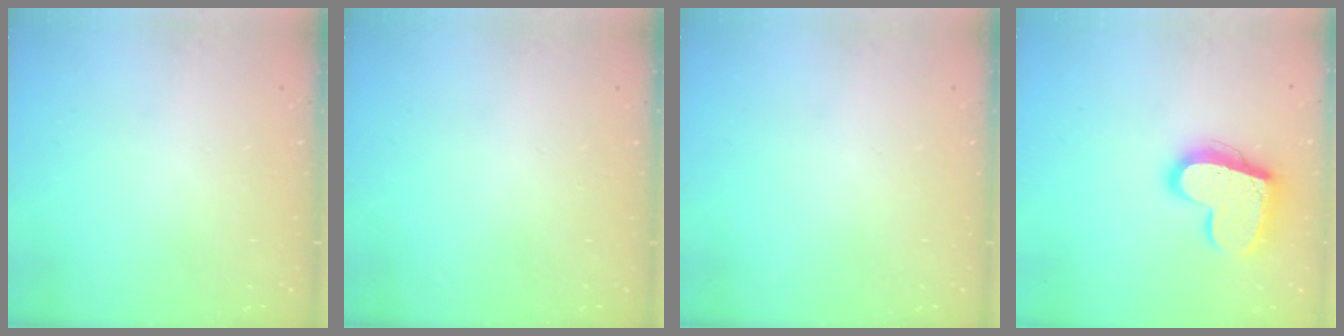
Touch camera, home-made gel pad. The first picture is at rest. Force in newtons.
{"total": 0.0}
{"total": 0.0}
{"total": 17.0, "press": 16.9, "slide": 1.4}